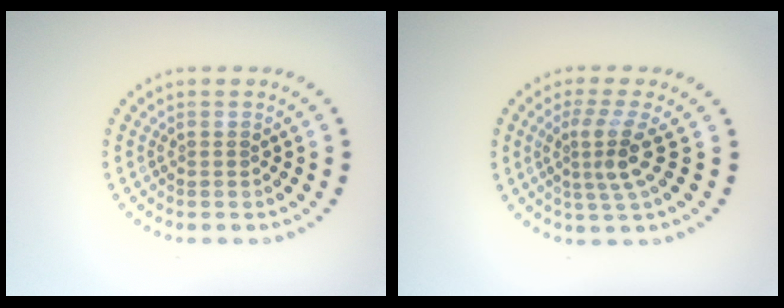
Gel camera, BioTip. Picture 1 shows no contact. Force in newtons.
{"total": 3.2, "press": 2.2, "slide": 2.3}